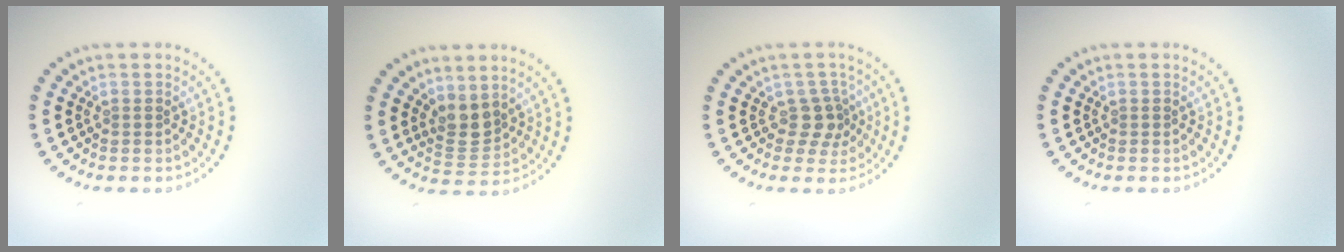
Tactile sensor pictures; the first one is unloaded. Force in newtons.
{"total": 2.7, "press": 2.2, "slide": 1.5}
{"total": 2.3, "press": 1.9, "slide": 1.3}
{"total": 0.0}